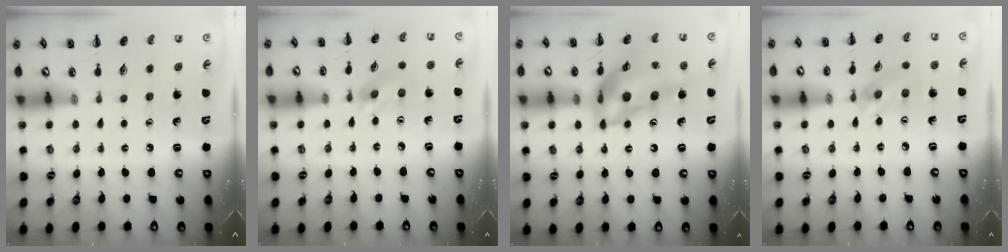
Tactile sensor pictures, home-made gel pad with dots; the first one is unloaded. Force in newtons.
{"total": 2.7, "press": 2.6, "slide": 0.8}
{"total": 15.6, "press": 14.8, "slide": 5.0}
{"total": 4.1, "press": 4.0, "slide": 0.6}